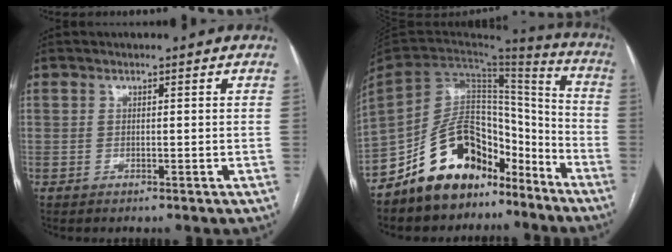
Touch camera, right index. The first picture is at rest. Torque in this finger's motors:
{"motor_torque": [-0.11, -0.14, -0.15, -0.21]}